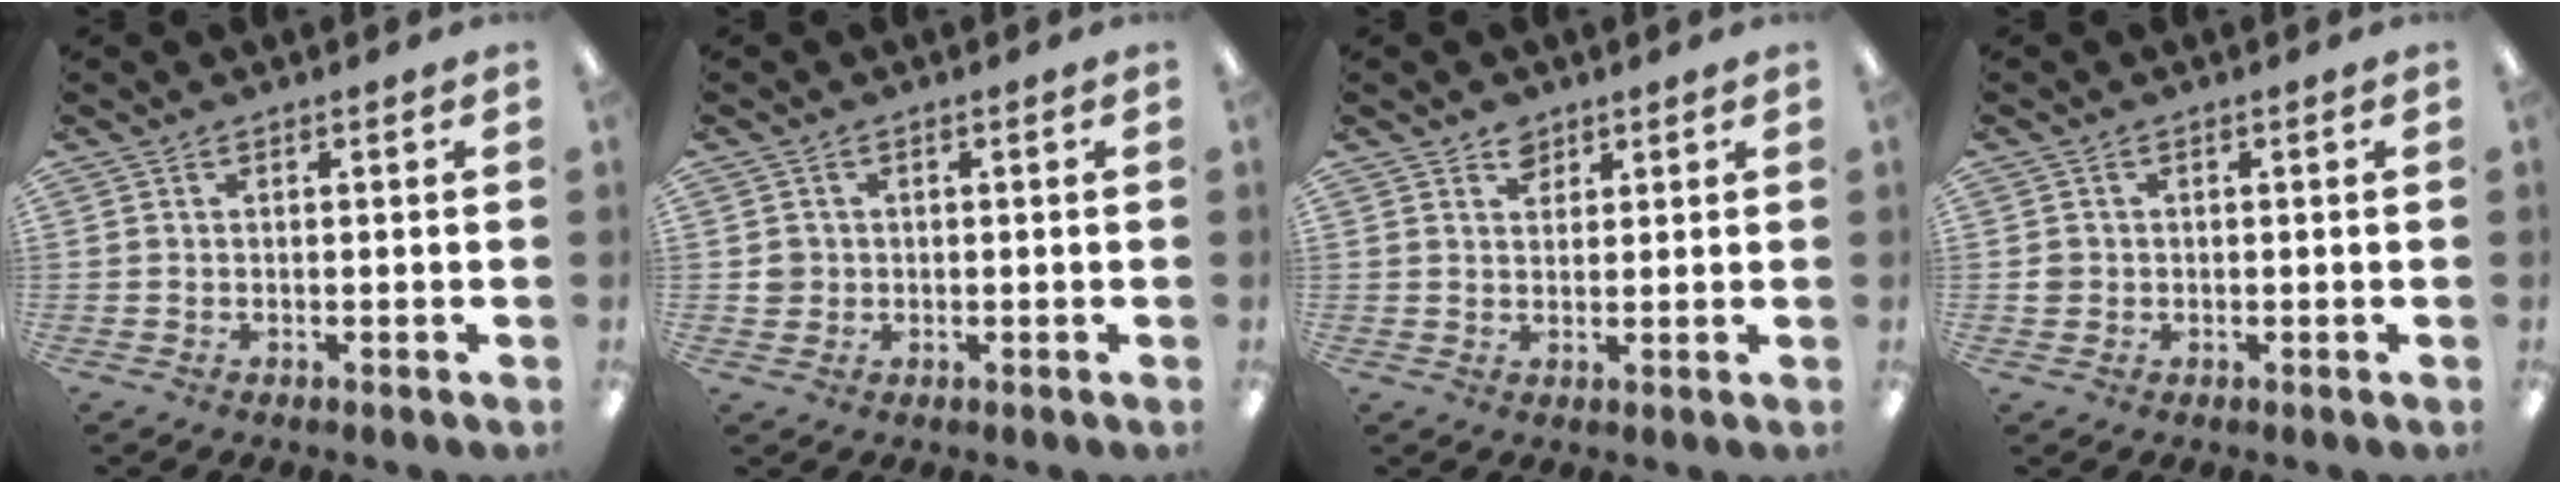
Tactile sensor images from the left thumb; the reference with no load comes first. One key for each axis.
{"total": 2.5, "fx": 0.2, "fy": 2.5, "fz": 0.5, "tx": -0.011, "ty": 0.005, "tz": 0.003}
{"total": 3.6, "fx": 2.6, "fy": 2.4, "fz": 0.9, "tx": -0.008, "ty": -0.006, "tz": 0.046}
{"total": 1.7, "fx": 0.0, "fy": 1.7, "fz": 0.5, "tx": -0.008, "ty": 0.004, "tz": -0.002}